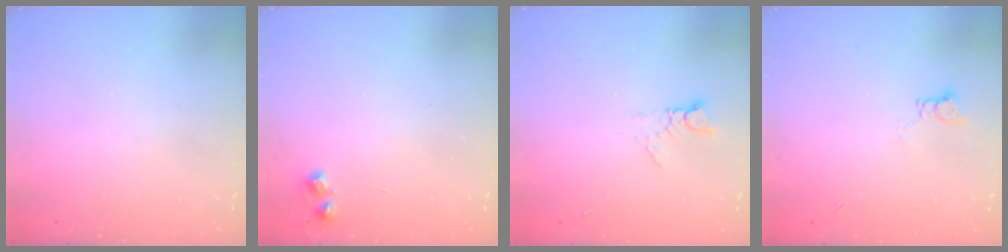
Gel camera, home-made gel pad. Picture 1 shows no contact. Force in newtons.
{"total": 5.2, "press": 5.1, "slide": 0.5}
{"total": 3.4, "press": 3.4, "slide": 0.2}
{"total": 2.0, "press": 2.0, "slide": 0.3}